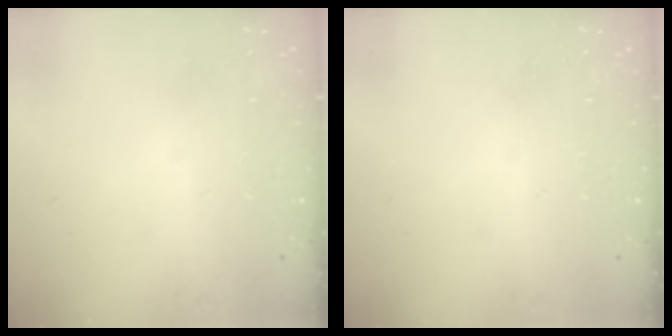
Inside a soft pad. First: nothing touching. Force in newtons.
{"total": 0.0}